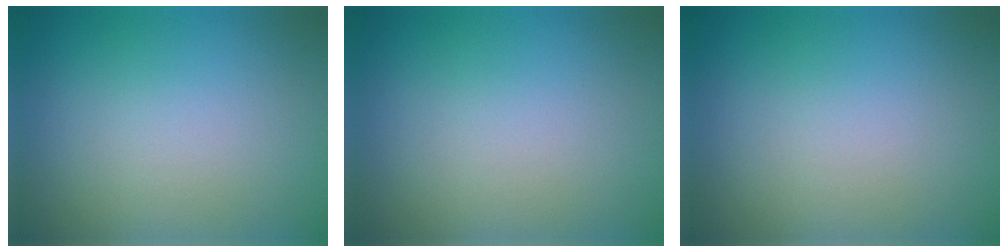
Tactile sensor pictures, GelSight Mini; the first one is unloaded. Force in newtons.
{"total": 0.0}
{"total": 0.0}